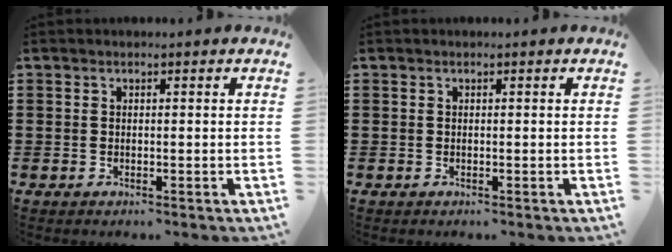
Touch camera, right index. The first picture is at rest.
{"total": 0.0}